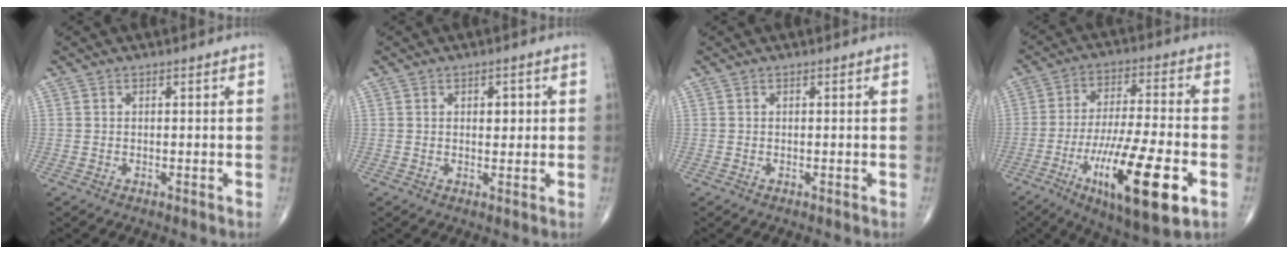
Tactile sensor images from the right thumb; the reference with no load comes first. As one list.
[{"total": 4.1, "force": [1.0, 2.4, 3.2], "torque": [-0.022, -0.003, 0.011]}, {"total": 0.0}, {"total": 20.7, "force": [-7.8, 5.2, 18.4], "torque": [-0.328, 0.005, -0.121]}]